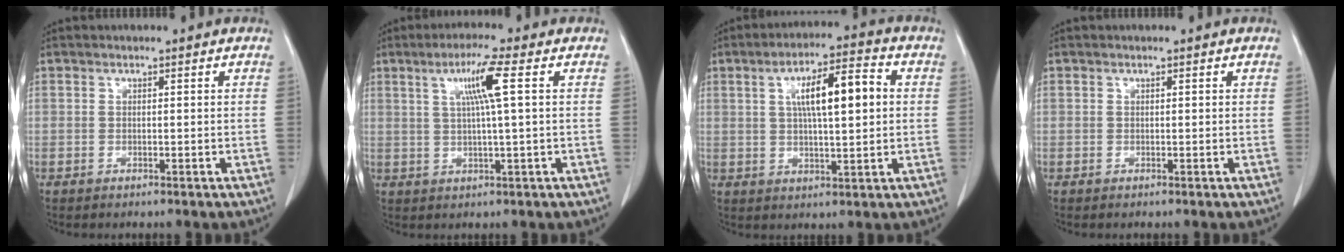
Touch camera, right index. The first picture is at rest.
{"total": 6.6, "force": [2.0, -0.7, 6.2], "torque": [-0.111, 0.005, 0.037]}
{"total": 10.3, "force": [2.1, 2.3, 9.8], "torque": [-0.165, 0.020, 0.032]}
{"total": 0.0}